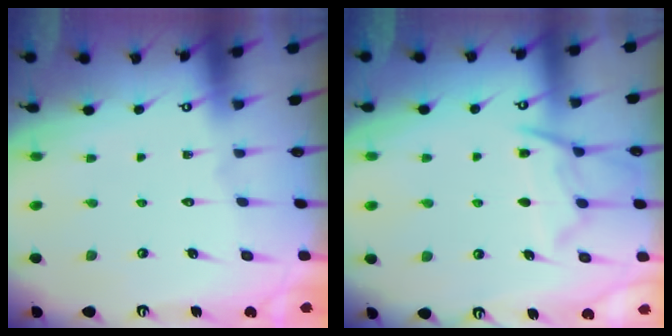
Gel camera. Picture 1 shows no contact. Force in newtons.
{"total": 11.0, "press": 11.0, "slide": 1.2}